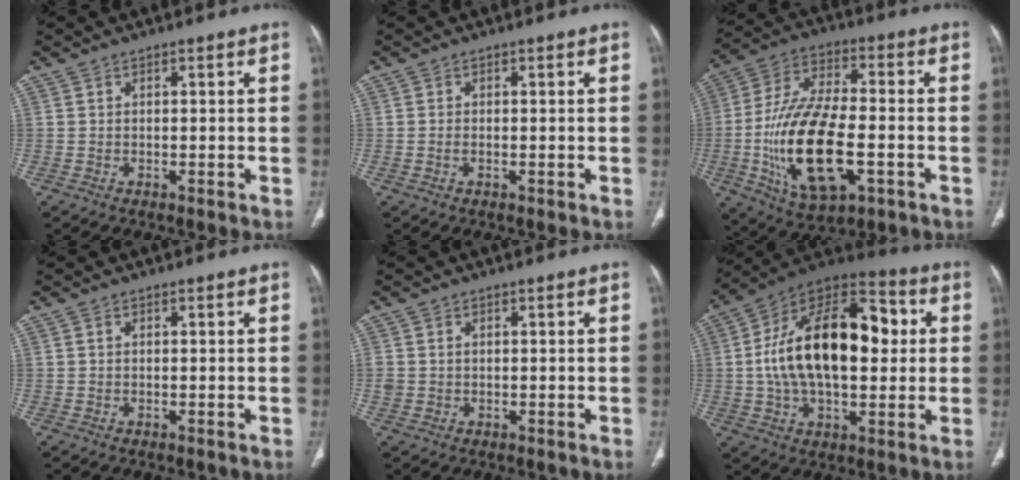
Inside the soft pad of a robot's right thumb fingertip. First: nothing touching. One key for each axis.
{"total": 0.7, "fx": -0.2, "fy": 0.3, "fz": 0.6, "tx": -0.017, "ty": 0.001, "tz": -0.003}
{"total": 21.2, "fx": -5.0, "fy": 9.8, "fz": 18.1, "tx": -0.347, "ty": 0.016, "tz": -0.078}
{"total": 0.0}
{"total": 1.8, "fx": 0.1, "fy": 1.6, "fz": 0.8, "tx": -0.018, "ty": 0.005, "tz": 0.008}
{"total": 25.5, "fx": 2.4, "fy": 14.1, "fz": 21.1, "tx": -0.341, "ty": 0.026, "tz": 0.032}